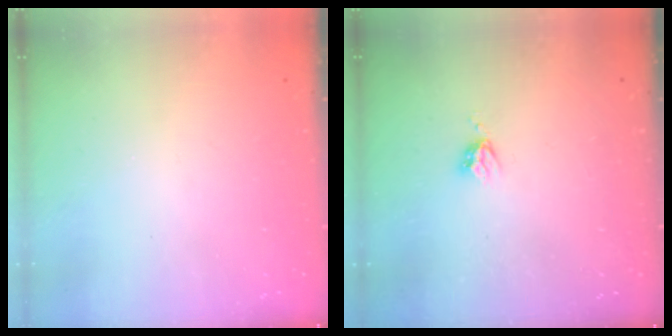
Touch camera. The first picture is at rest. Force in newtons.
{"total": 4.0, "press": 3.9, "slide": 0.6}